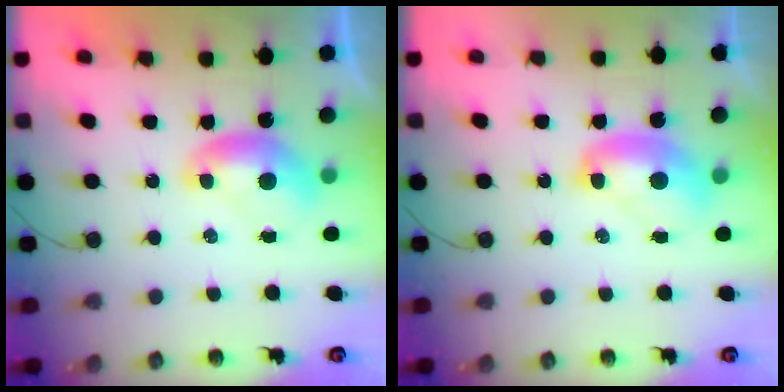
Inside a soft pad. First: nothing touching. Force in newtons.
{"total": 2.3, "press": 2.3, "slide": 0.2}